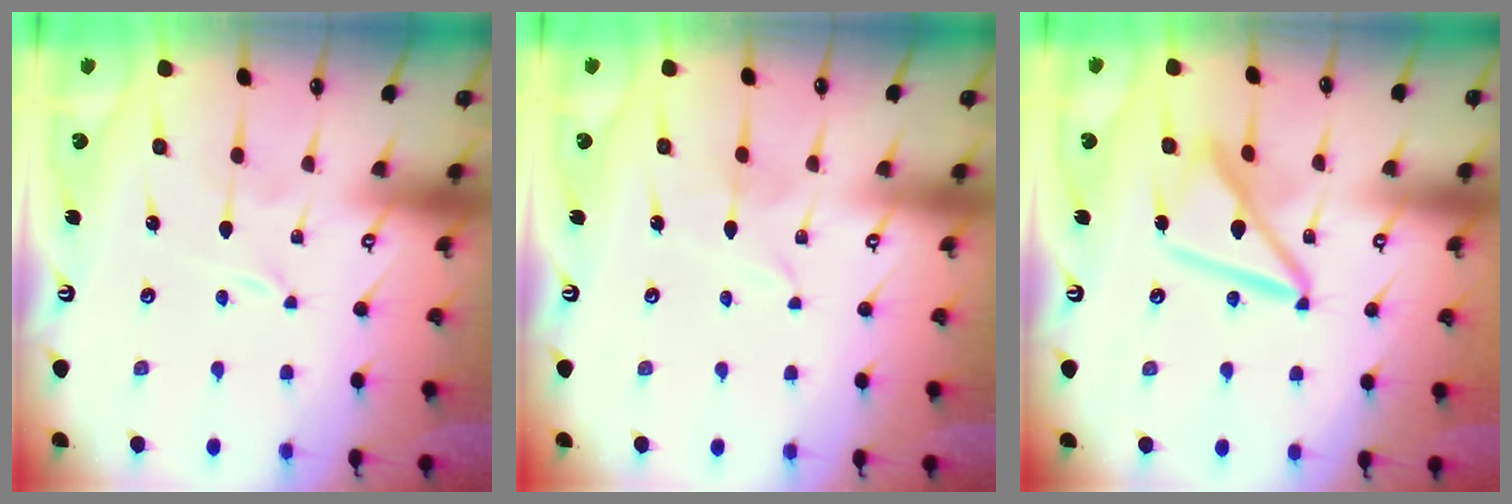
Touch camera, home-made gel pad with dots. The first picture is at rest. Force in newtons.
{"total": 2.6, "press": 2.6, "slide": 0.4}
{"total": 14.1, "press": 14.0, "slide": 1.6}